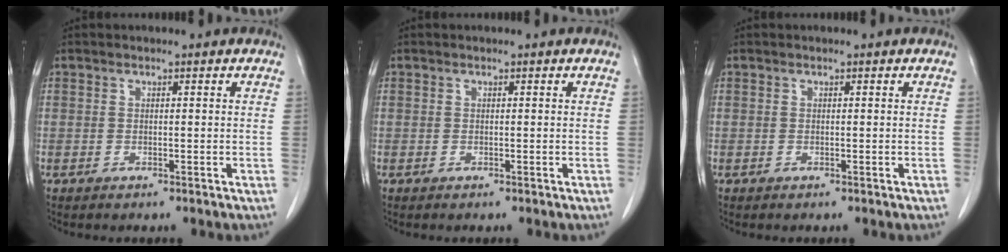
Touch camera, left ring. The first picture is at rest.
{"total": 0.0}
{"total": 0.0}